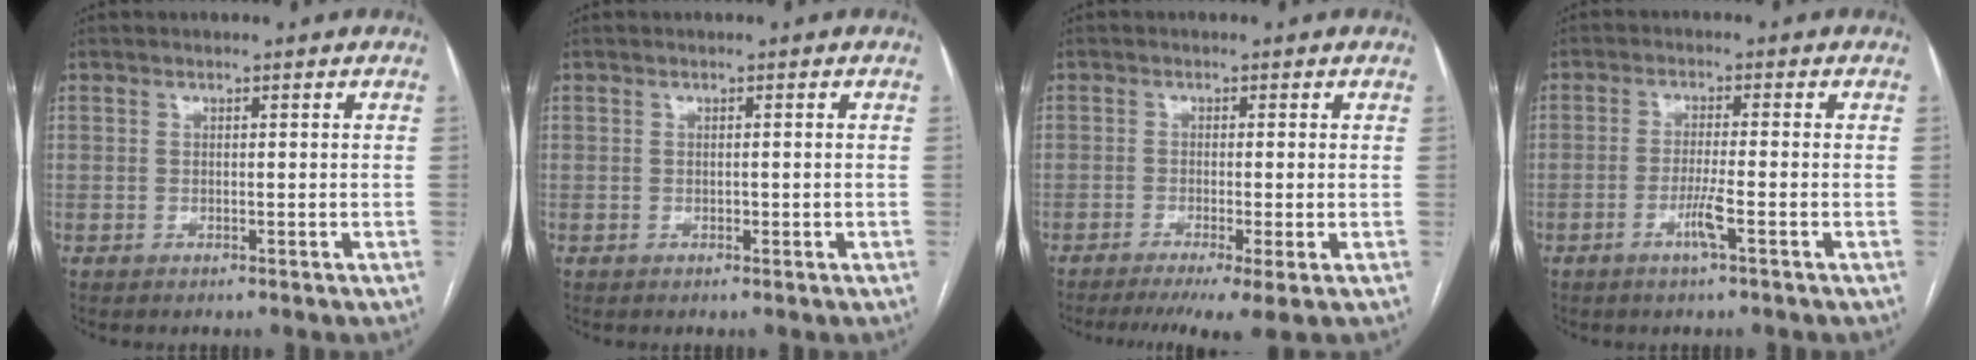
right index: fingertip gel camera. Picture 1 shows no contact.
{"total": 0.0}
{"total": 6.6, "force": [-4.2, 0.0, 5.0], "torque": [-0.074, -0.014, -0.068]}
{"total": 3.6, "force": [-1.7, -0.4, 3.2], "torque": [-0.066, -0.005, -0.034]}